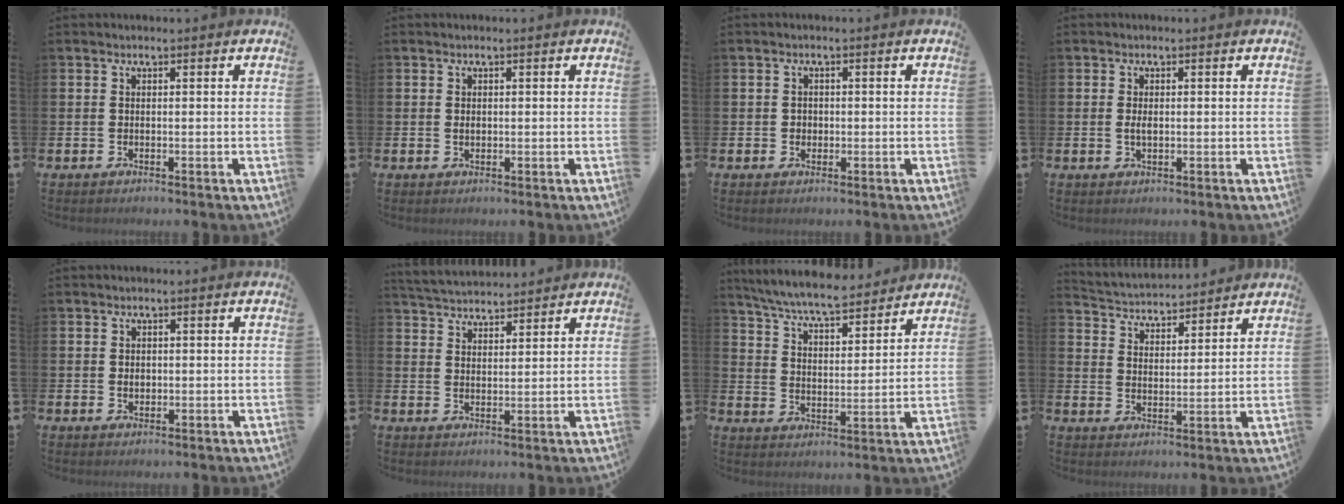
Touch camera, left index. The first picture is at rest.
{"total": 0.7, "force": [0.1, 0.5, 0.5], "torque": [-0.006, 0.003, 0.000]}
{"total": 1.2, "force": [0.1, 1.2, 0.3], "torque": [0.005, 0.004, -0.003]}
{"total": 1.5, "force": [0.0, 0.8, 1.3], "torque": [-0.021, 0.002, -0.002]}
{"total": 1.2, "force": [0.1, 1.0, 0.6], "torque": [-0.001, 0.002, -0.003]}
{"total": 4.1, "force": [4.1, 0.6, 0.1], "torque": [-0.020, -0.019, 0.075]}
{"total": 7.6, "force": [7.0, 1.0, 2.5], "torque": [-0.081, -0.041, 0.125]}
{"total": 4.0, "force": [3.9, 0.9, -0.4], "torque": [-0.015, -0.030, 0.068]}